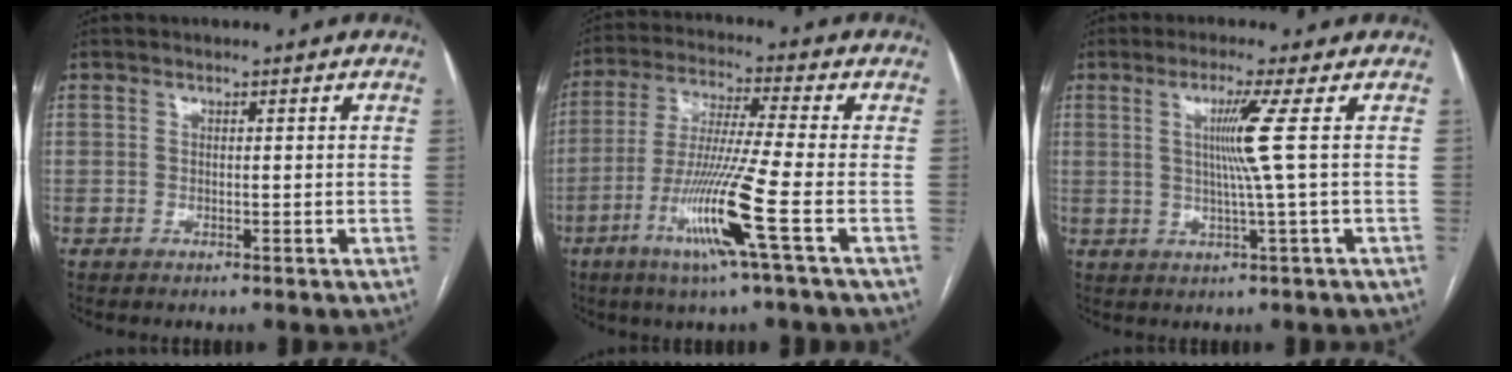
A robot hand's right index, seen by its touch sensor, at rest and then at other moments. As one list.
[{"total": 12.4, "force": [-4.9, -1.8, 11.2], "torque": [-0.224, -0.025, -0.099]}, {"total": 5.6, "force": [0.9, -2.2, 5.1], "torque": [-0.099, -0.006, 0.021]}]